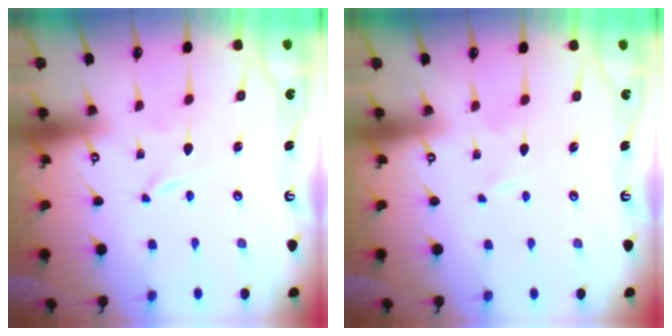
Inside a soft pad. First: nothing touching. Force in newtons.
{"total": 0.0}